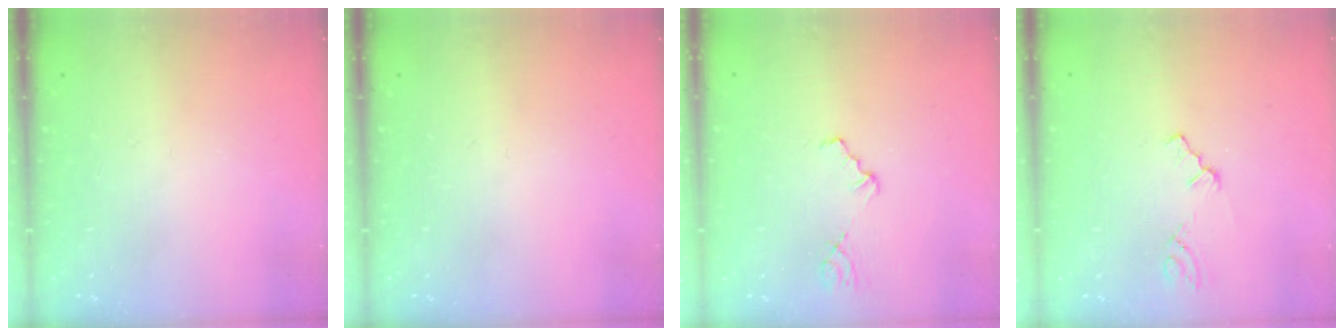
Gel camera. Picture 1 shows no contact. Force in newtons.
{"total": 0.0}
{"total": 1.7, "press": 1.6, "slide": 0.3}
{"total": 0.6, "press": 0.6, "slide": 0.2}